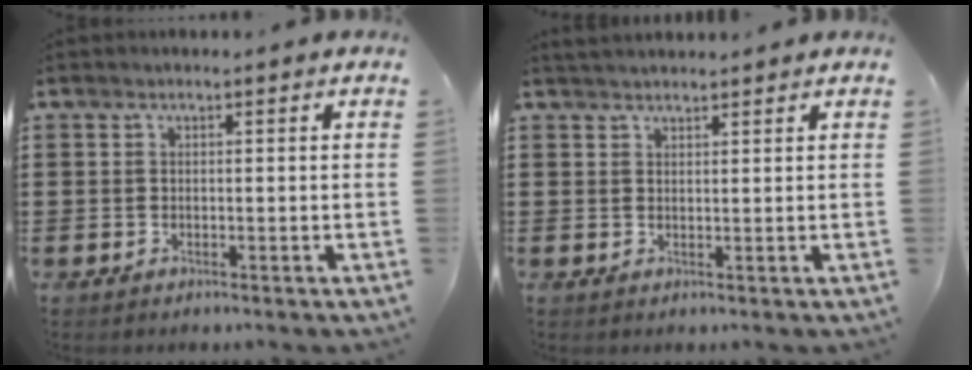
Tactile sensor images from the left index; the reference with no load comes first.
{"total": 1.7, "force": [1.7, 0.3, 0.1], "torque": [-0.006, 0.000, 0.034]}